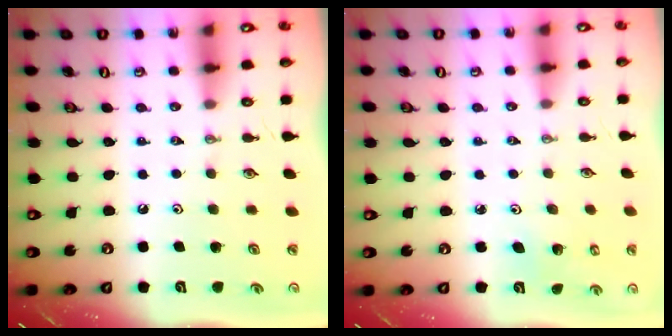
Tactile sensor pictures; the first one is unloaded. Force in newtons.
{"total": 3.0, "press": 2.9, "slide": 0.4}